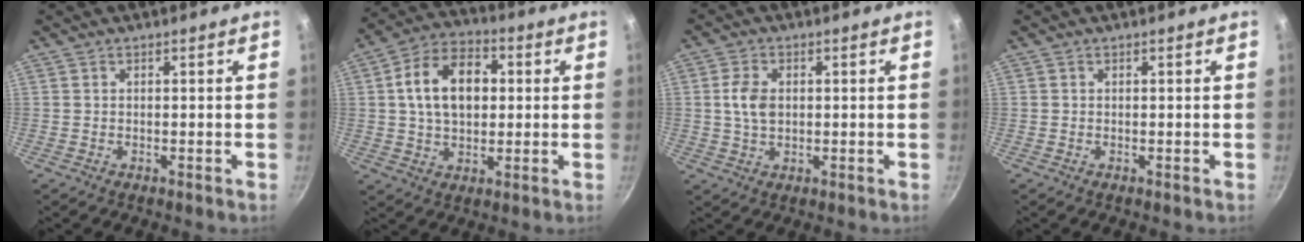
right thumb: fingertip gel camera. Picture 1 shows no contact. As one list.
[{"total": 13.9, "force": [2.0, 9.3, 10.1], "torque": [-0.141, 0.021, 0.023]}, {"total": 5.4, "force": [0.5, 3.6, 3.9], "torque": [-0.067, 0.004, 0.008]}, {"total": 0.0}]